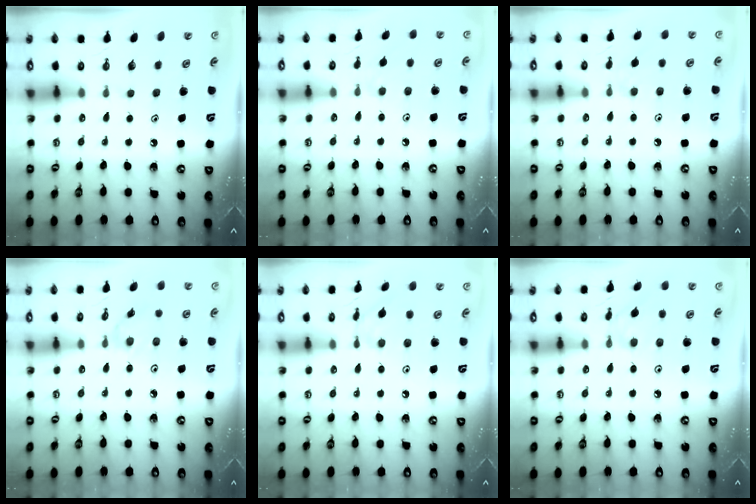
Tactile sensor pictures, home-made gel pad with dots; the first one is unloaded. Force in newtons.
{"total": 1.5, "press": 1.4, "slide": 0.4}
{"total": 3.0, "press": 2.9, "slide": 0.5}
{"total": 3.0, "press": 2.9, "slide": 0.4}
{"total": 3.8, "press": 3.8, "slide": 0.1}
{"total": 2.0, "press": 2.0, "slide": 0.3}